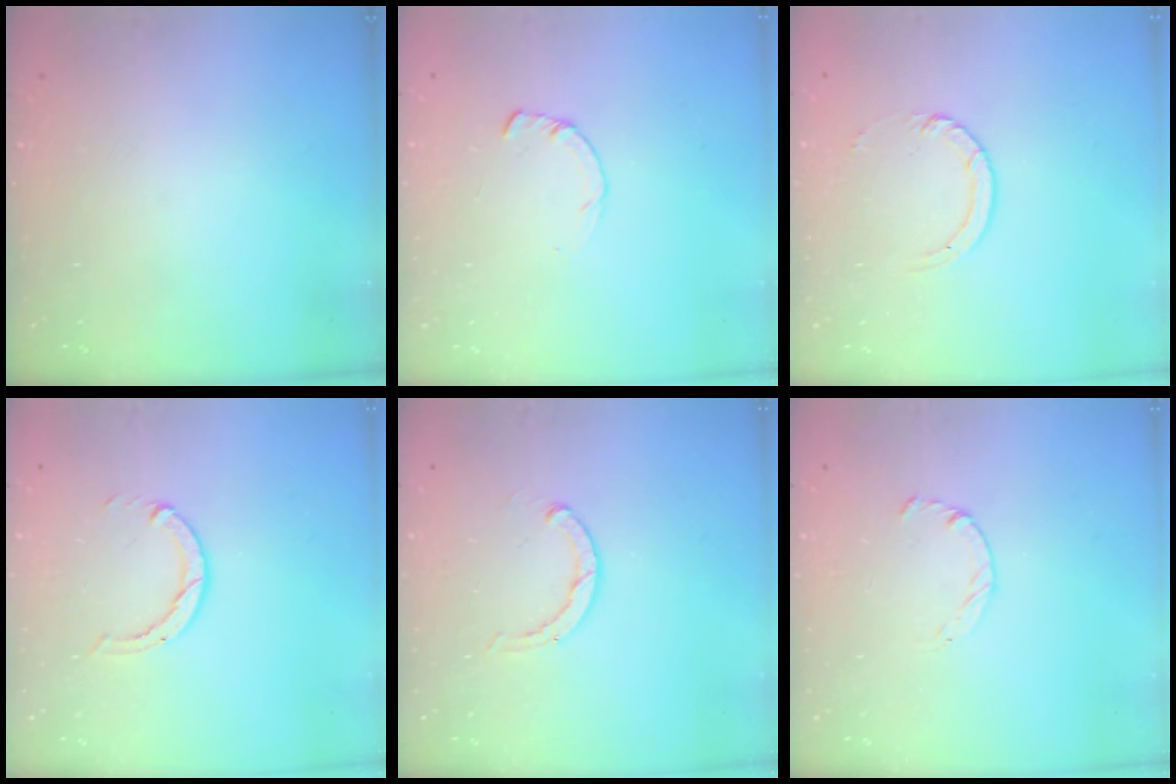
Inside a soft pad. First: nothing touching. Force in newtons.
{"total": 1.7, "press": 1.7, "slide": 0.2}
{"total": 3.0, "press": 2.9, "slide": 0.4}
{"total": 3.1, "press": 3.0, "slide": 0.4}
{"total": 2.3, "press": 2.3, "slide": 0.3}
{"total": 1.8, "press": 1.7, "slide": 0.3}